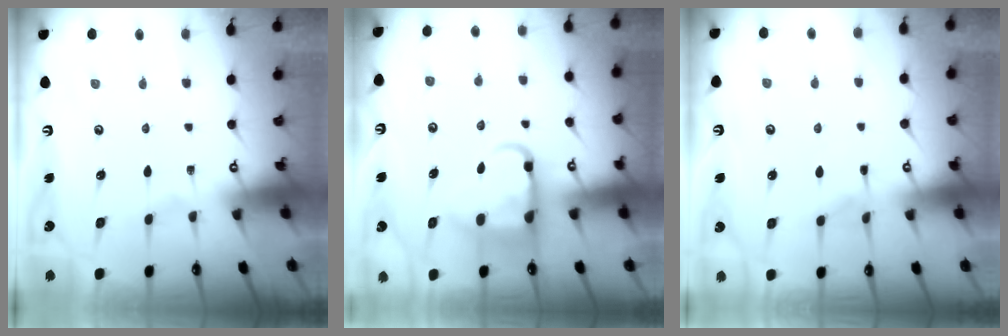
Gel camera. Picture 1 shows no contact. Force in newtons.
{"total": 10.7, "press": 10.6, "slide": 1.6}
{"total": 2.8, "press": 2.7, "slide": 0.3}